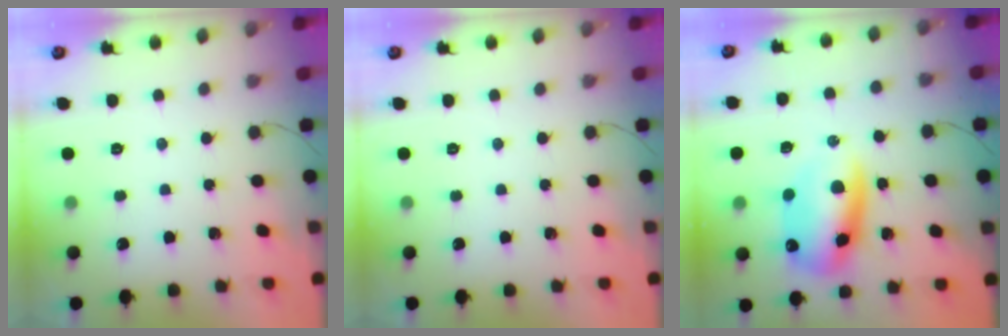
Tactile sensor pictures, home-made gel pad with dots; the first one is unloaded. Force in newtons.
{"total": 0.0}
{"total": 13.3, "press": 12.9, "slide": 3.4}